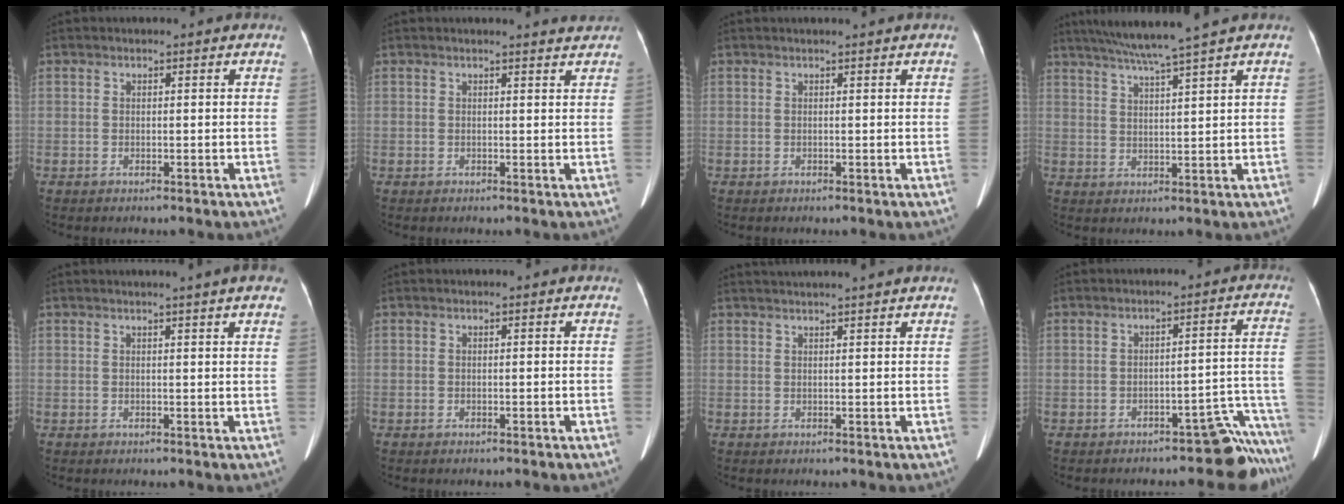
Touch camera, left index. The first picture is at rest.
{"total": 2.7, "force": [2.7, 0.3, 0.3], "torque": [-0.010, 0.000, 0.017]}
{"total": 1.2, "force": [1.0, -0.3, 0.5], "torque": [-0.010, 0.006, 0.020]}
{"total": 7.9, "force": [6.5, -1.9, 4.1], "torque": [-0.067, 0.006, 0.109]}
{"total": 6.1, "force": [4.7, 0.0, 3.9], "torque": [-0.049, 0.014, 0.044]}
{"total": 0.0}
{"total": 7.2, "force": [6.5, -1.1, 2.9], "torque": [-0.037, 0.029, 0.078]}
{"total": 8.7, "force": [-8.2, 1.4, 2.7], "torque": [0.014, 0.042, -0.105]}